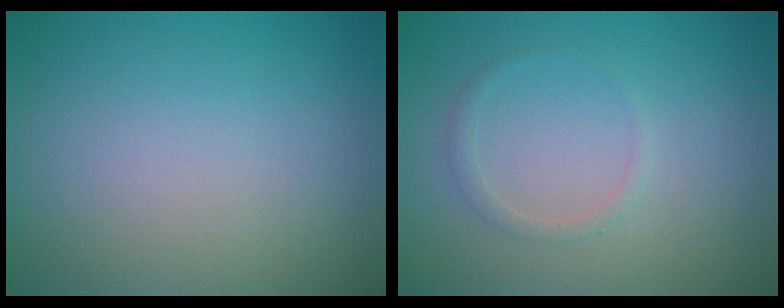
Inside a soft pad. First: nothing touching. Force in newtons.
{"total": 1.0, "press": 1.0, "slide": 0.1}